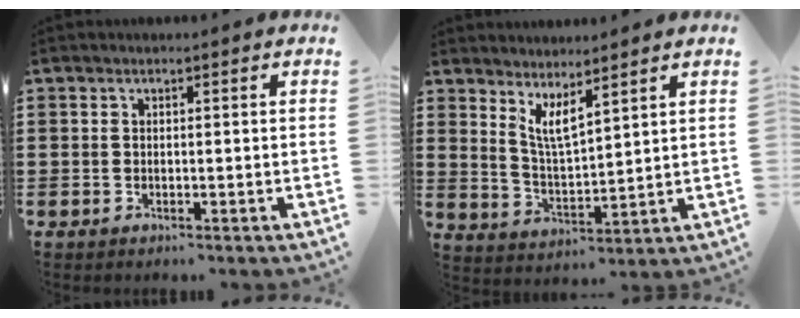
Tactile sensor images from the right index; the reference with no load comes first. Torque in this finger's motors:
{"motor_torque": [0.03, 0.29, 0.13, 0.03]}